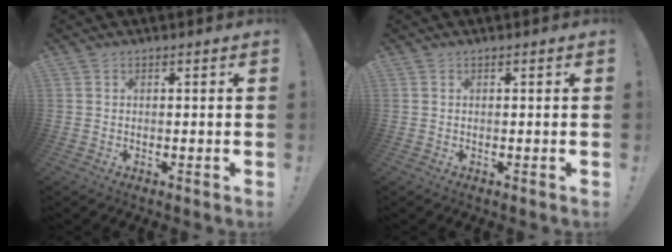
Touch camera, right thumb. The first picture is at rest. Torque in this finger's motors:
{"motor_torque": [0.00, 0.00, 0.00, 0.00, 0.00]}